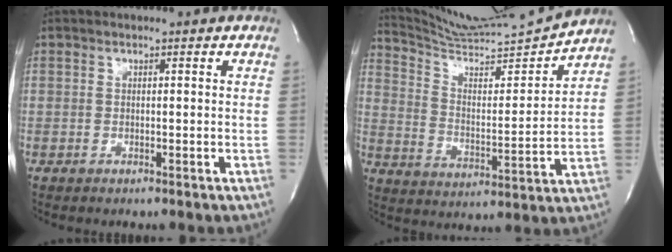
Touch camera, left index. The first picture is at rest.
{"total": 15.1, "force": [14.7, -1.6, 3.1], "torque": [-0.064, -0.029, 0.241]}